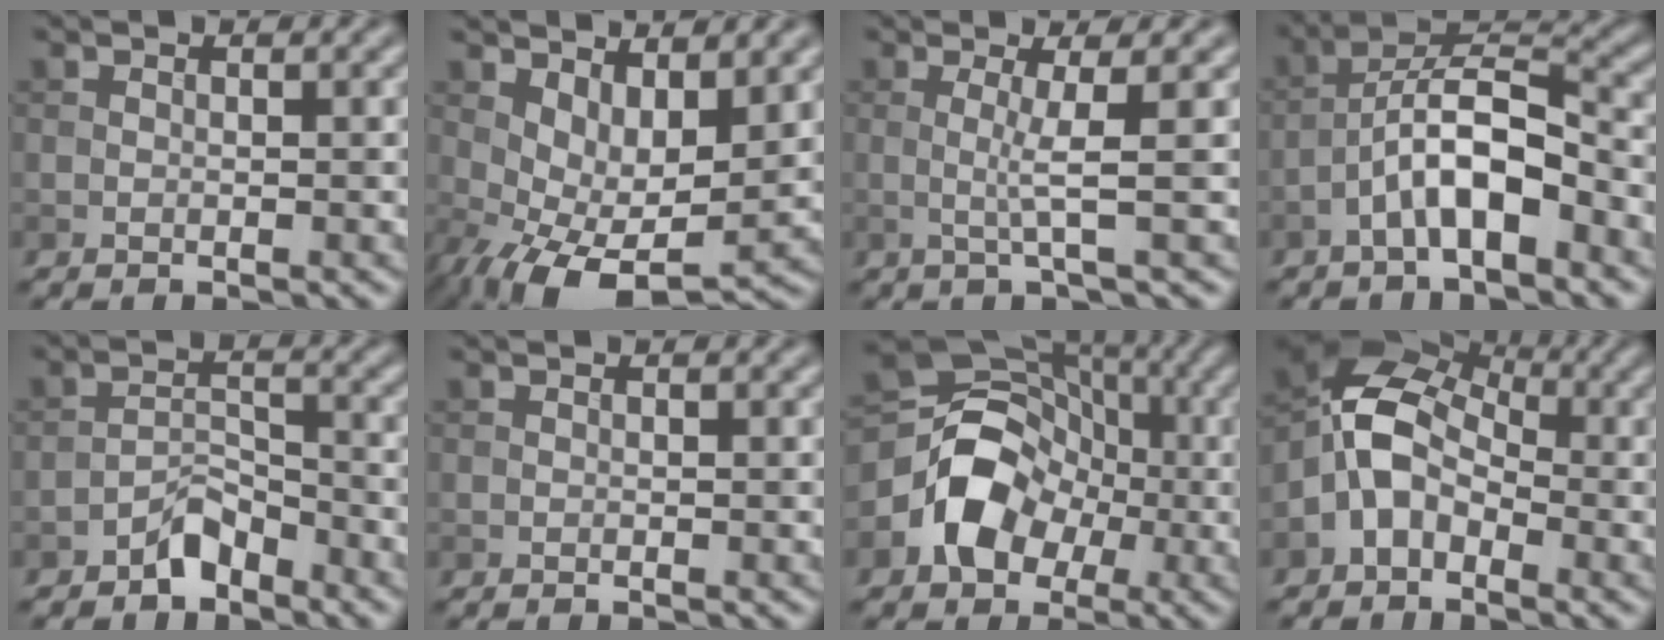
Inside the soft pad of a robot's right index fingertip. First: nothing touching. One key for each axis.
{"total": 6.8, "fx": 0.3, "fy": 3.4, "fz": 5.8, "tx": -0.105, "ty": -0.012, "tz": 0.009}
{"total": 2.6, "fx": 0.1, "fy": 0.3, "fz": 2.6, "tx": -0.050, "ty": -0.001, "tz": -0.003}
{"total": 6.6, "fx": -3.0, "fy": 2.2, "fz": 5.4, "tx": -0.098, "ty": 0.020, "tz": -0.056}
{"total": 2.8, "fx": -2.2, "fy": 1.1, "fz": 1.1, "tx": -0.012, "ty": 0.014, "tz": -0.044}
{"total": 0.0}
{"total": 7.7, "fx": -2.2, "fy": 6.2, "fz": 4.0, "tx": -0.058, "ty": 0.004, "tz": -0.044}
{"total": 5.9, "fx": -1.7, "fy": 4.2, "fz": 3.8, "tx": -0.072, "ty": 0.013, "tz": -0.048}